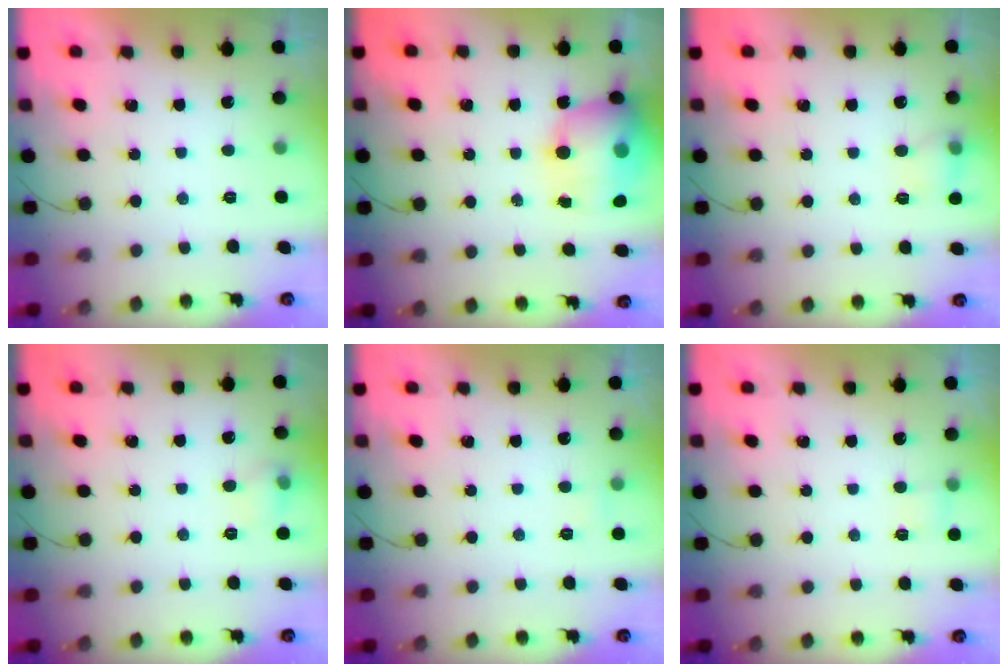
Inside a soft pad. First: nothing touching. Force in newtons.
{"total": 16.7, "press": 16.2, "slide": 3.9}
{"total": 6.2, "press": 5.9, "slide": 1.8}
{"total": 6.9, "press": 6.5, "slide": 2.2}
{"total": 7.0, "press": 1.7, "slide": 6.8}
{"total": 2.8, "press": 2.6, "slide": 1.1}